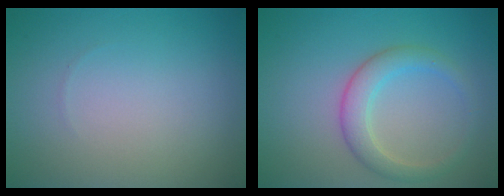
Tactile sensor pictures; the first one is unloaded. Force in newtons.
{"total": 3.1, "press": 3.1, "slide": 0.1}